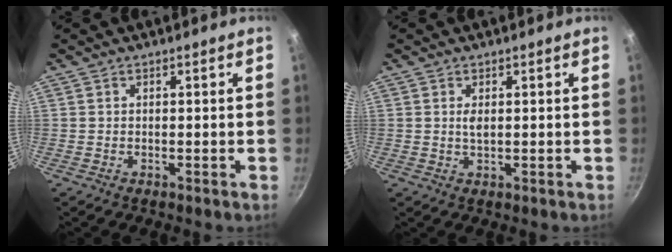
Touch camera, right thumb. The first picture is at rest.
{"total": 1.8, "force": [0.4, 0.8, 1.5], "torque": [-0.028, 0.000, 0.010]}